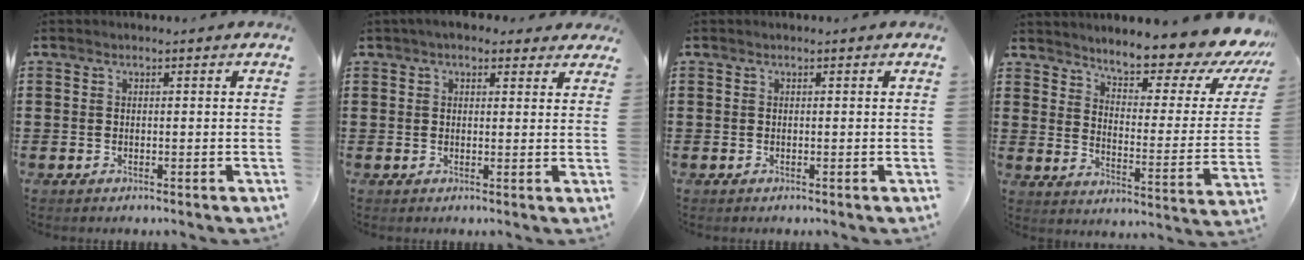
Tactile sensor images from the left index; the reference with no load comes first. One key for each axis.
{"total": 3.2, "fx": 2.4, "fy": 1.4, "fz": 1.4, "tx": -0.035, "ty": 0.003, "tz": 0.044}
{"total": 0.0}
{"total": 8.8, "fx": 7.7, "fy": 0.8, "fz": 4.2, "tx": -0.076, "ty": -0.066, "tz": 0.120}